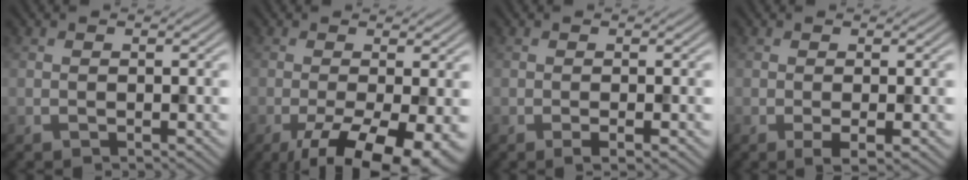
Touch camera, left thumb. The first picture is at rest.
{"total": 10.4, "force": [-4.5, 3.4, 8.7], "torque": [-0.153, -0.015, -0.064]}
{"total": 1.6, "force": [-0.6, 0.1, 1.5], "torque": [-0.026, -0.002, -0.012]}
{"total": 2.0, "force": [-0.5, 0.3, 1.9], "torque": [-0.035, -0.004, -0.011]}